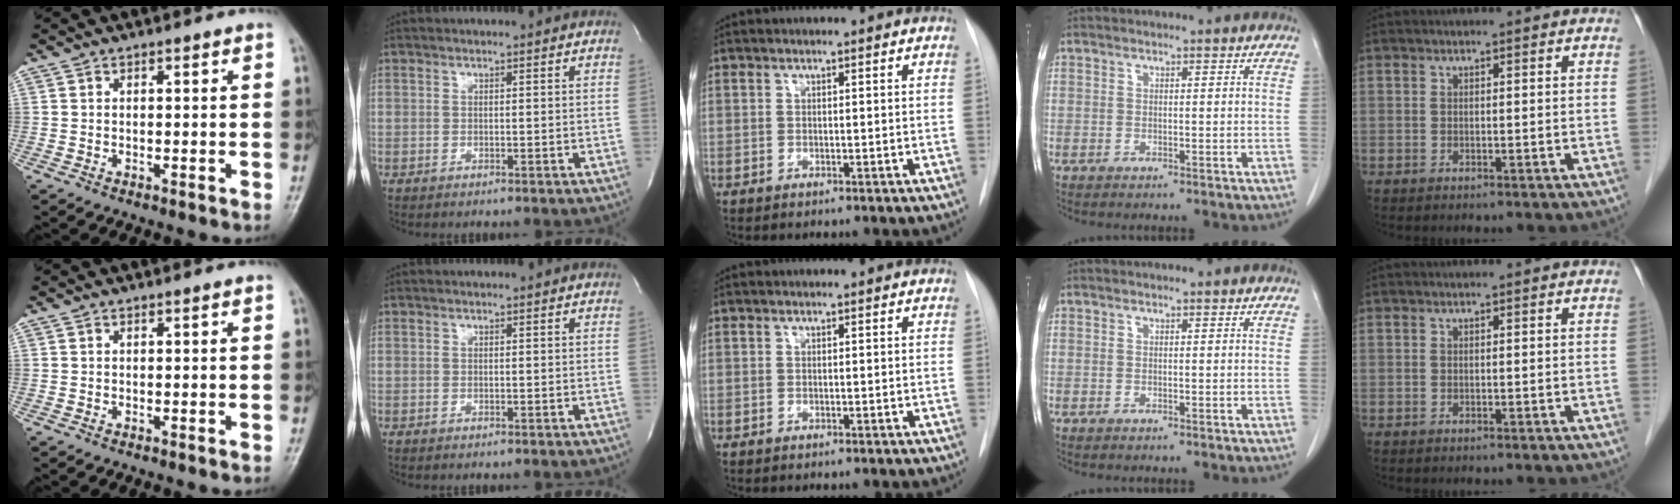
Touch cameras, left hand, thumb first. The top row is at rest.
{}